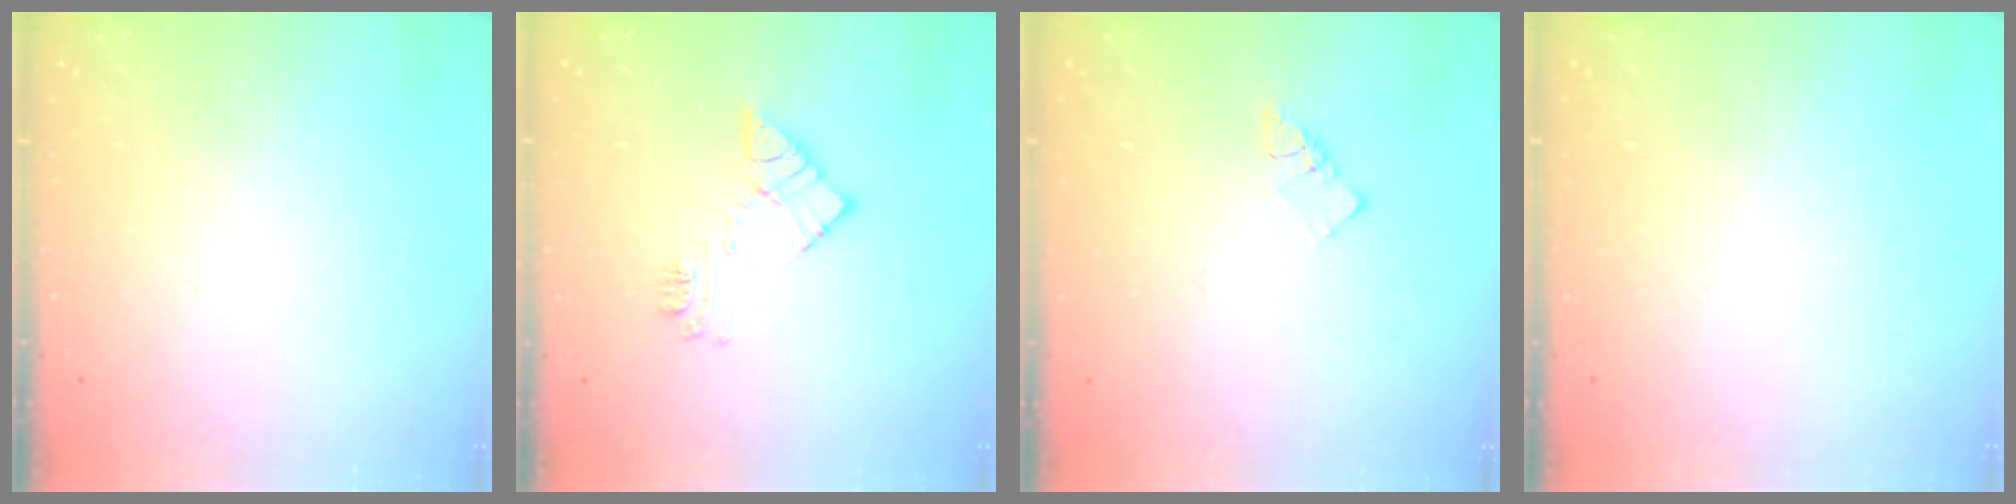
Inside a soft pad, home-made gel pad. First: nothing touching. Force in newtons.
{"total": 11.0, "press": 11.0, "slide": 0.9}
{"total": 3.7, "press": 3.7, "slide": 0.2}
{"total": 0.0}